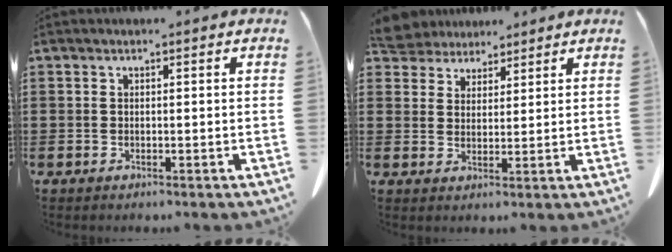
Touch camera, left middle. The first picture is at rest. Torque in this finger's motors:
{"motor_torque": [0.74, 0.26, 0.06, 0.01]}